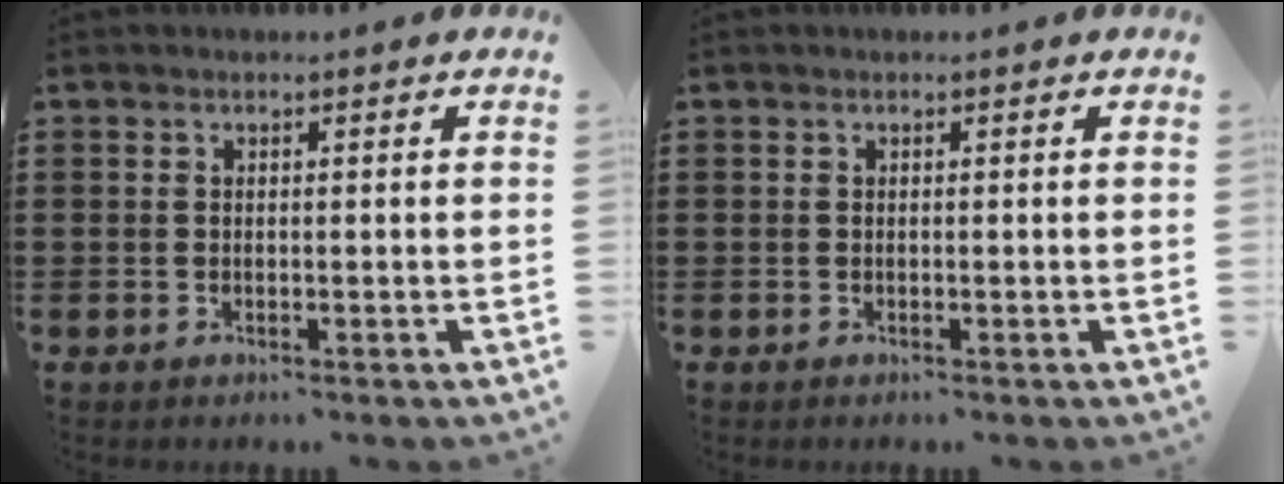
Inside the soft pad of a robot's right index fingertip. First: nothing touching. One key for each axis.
{"total": 0.0}